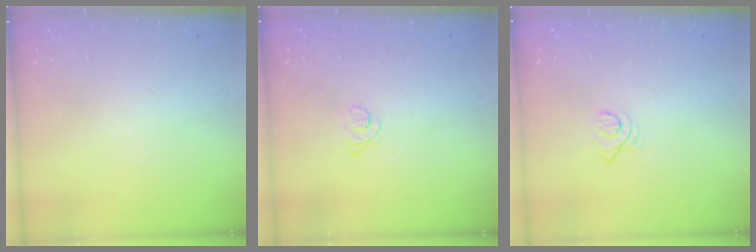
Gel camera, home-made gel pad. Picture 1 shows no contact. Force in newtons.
{"total": 2.6, "press": 2.6, "slide": 0.3}
{"total": 2.5, "press": 2.5, "slide": 0.1}